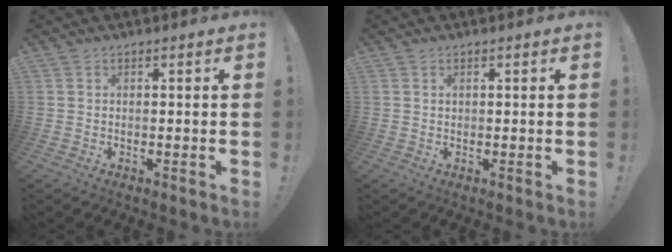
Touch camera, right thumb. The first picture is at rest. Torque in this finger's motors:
{"motor_torque": [-0.20, -0.24, -0.23, 0.17, 0.08]}